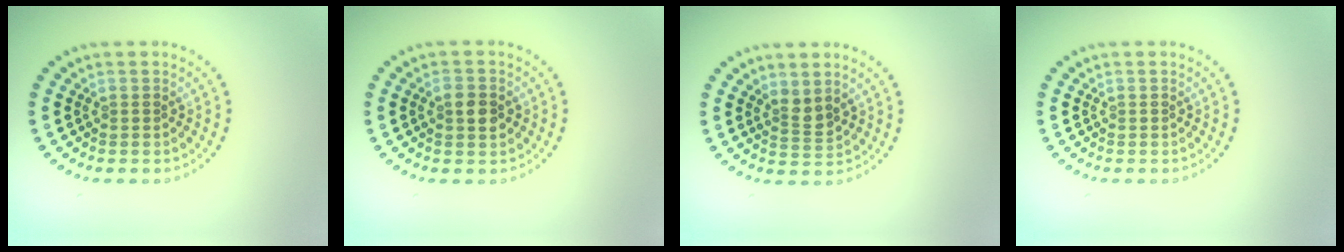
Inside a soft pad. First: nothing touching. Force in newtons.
{"total": 1.9, "press": 1.9, "slide": 0.1}
{"total": 1.7, "press": 1.4, "slide": 1.1}
{"total": 0.0}